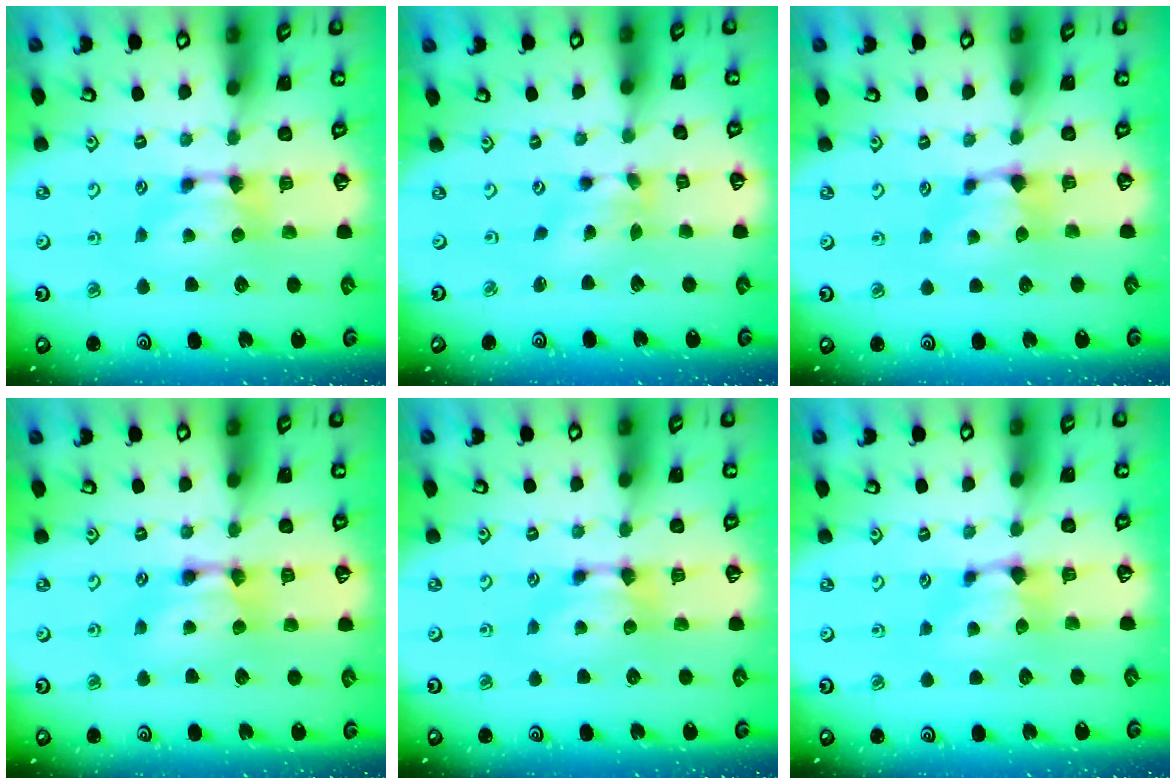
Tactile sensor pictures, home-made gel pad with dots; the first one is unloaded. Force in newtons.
{"total": 2.0, "press": 1.2, "slide": 1.5}
{"total": 0.9, "press": 0.2, "slide": 0.9}
{"total": 2.2, "press": 2.2, "slide": 0.1}
{"total": 0.0}
{"total": 0.9, "press": 0.2, "slide": 0.9}